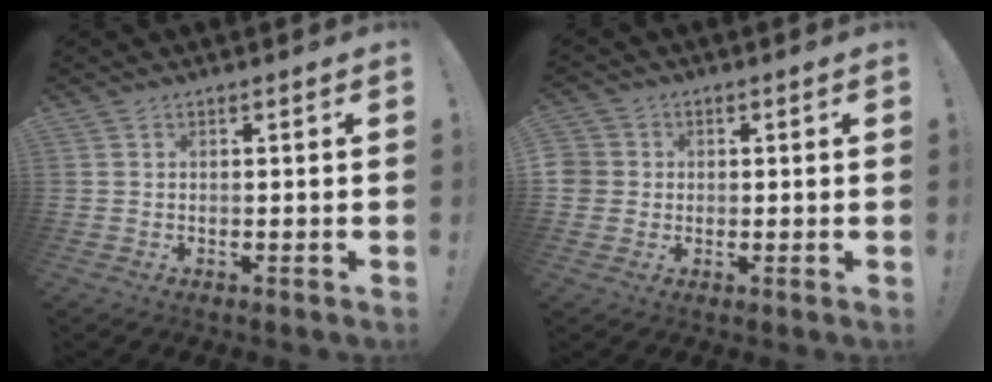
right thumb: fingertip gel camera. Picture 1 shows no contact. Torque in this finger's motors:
{"motor_torque": [-0.11, -0.01, -0.08, 0.16, -0.01]}